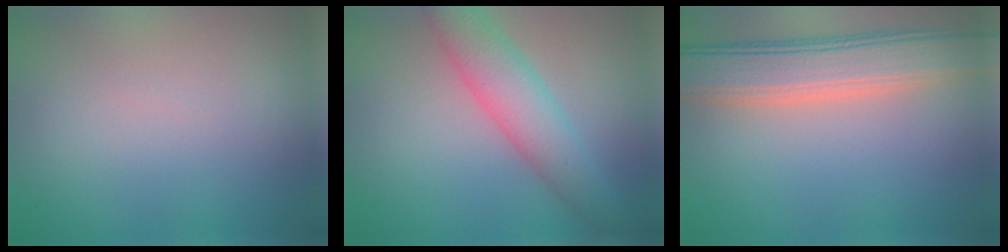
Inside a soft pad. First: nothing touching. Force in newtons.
{"total": 5.1, "press": 5.1, "slide": 0.2}
{"total": 6.3, "press": 6.3, "slide": 0.4}